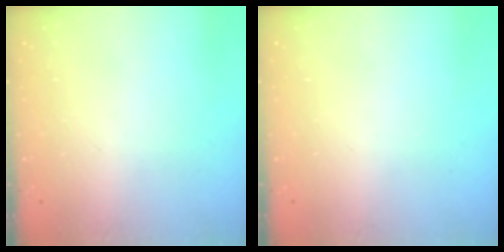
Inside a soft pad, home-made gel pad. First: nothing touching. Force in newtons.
{"total": 0.0}